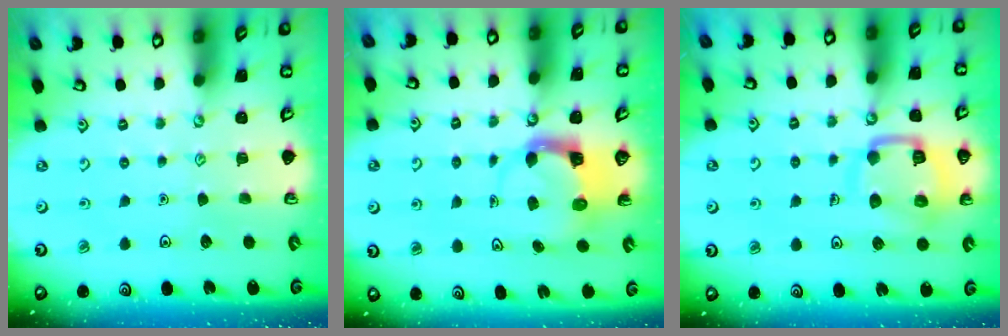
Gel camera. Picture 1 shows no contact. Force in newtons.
{"total": 3.6, "press": 3.6, "slide": 0.4}
{"total": 16.5, "press": 16.5, "slide": 1.6}